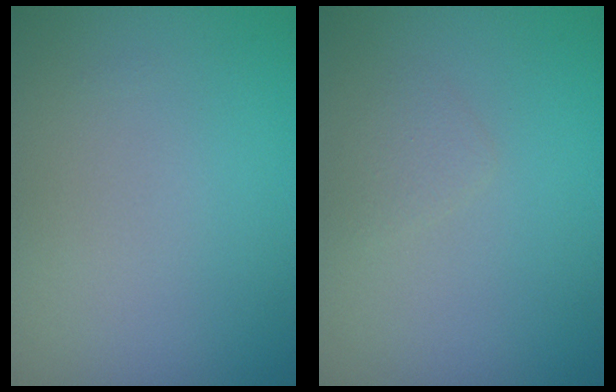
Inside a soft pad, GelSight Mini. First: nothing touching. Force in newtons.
{"total": 0.9, "press": 0.9, "slide": 0.0}